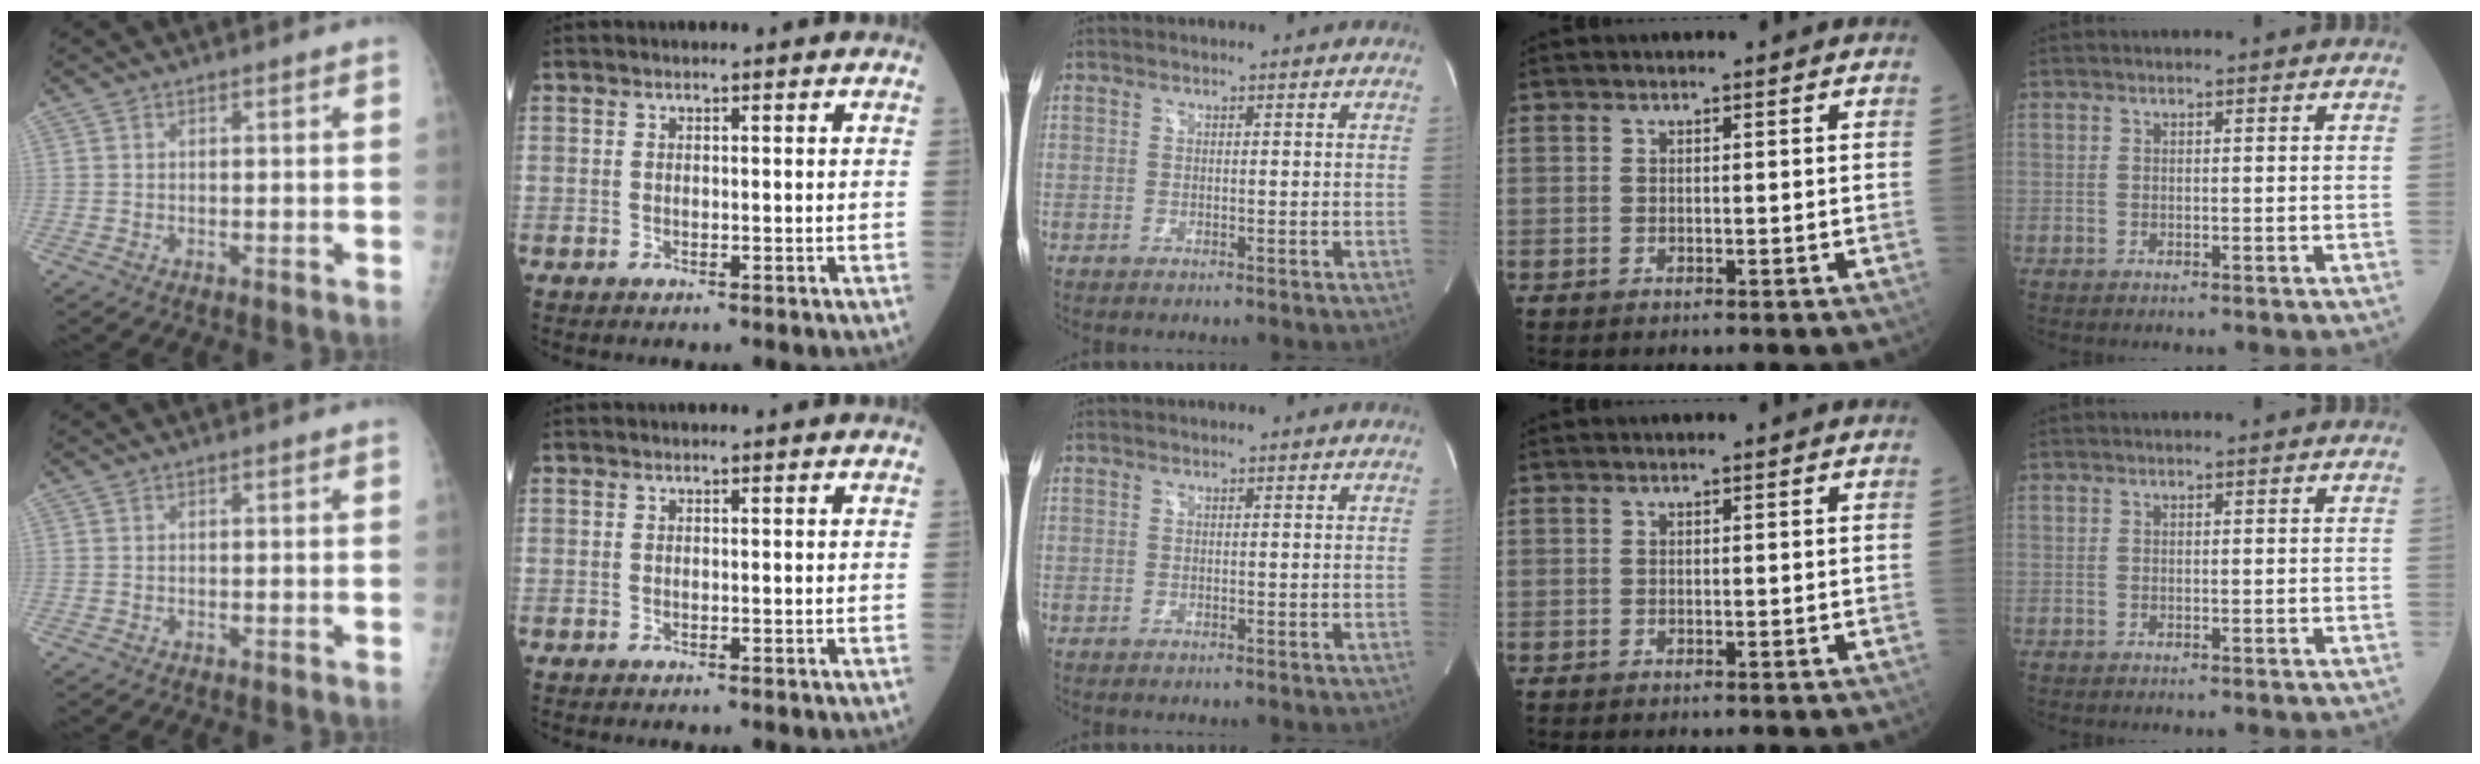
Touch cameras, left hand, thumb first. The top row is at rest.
{}